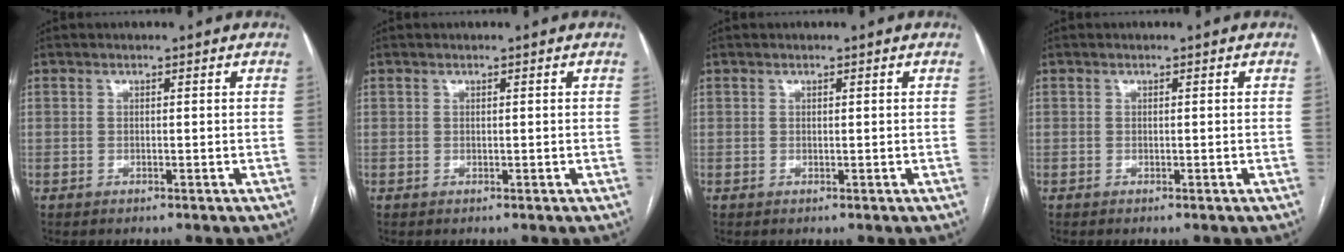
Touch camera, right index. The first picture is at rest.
{"total": 0.0}
{"total": 0.0}
{"total": 0.0}